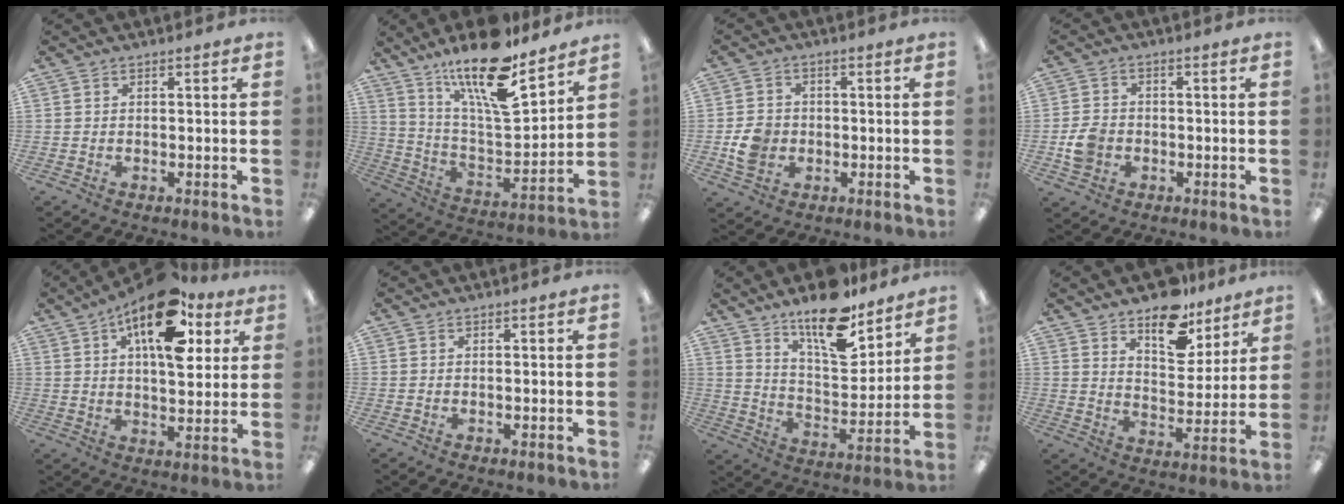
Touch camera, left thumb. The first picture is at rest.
{"total": 19.9, "force": [15.0, 5.3, 12.0], "torque": [-0.218, -0.094, 0.253]}
{"total": 6.2, "force": [-1.3, 5.3, 2.9], "torque": [-0.048, 0.004, -0.024]}
{"total": 5.6, "force": [-1.7, 4.7, 2.6], "torque": [-0.048, 0.006, -0.032]}
{"total": 18.5, "force": [9.4, 9.0, 13.1], "torque": [-0.193, -0.032, 0.155]}
{"total": 0.0}
{"total": 16.0, "force": [12.2, 5.7, 8.7], "torque": [-0.138, -0.079, 0.208]}
{"total": 12.7, "force": [9.8, 6.2, 5.2], "torque": [-0.065, -0.066, 0.176]}